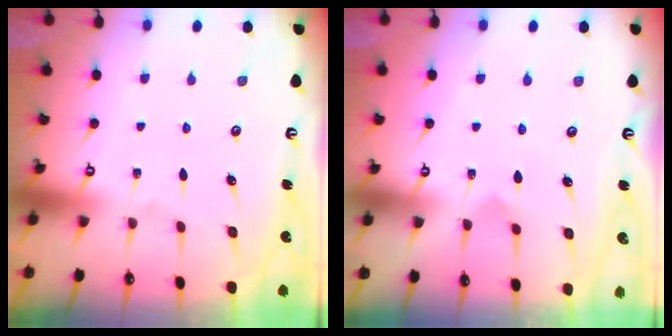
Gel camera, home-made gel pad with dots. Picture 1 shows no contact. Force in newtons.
{"total": 2.3, "press": 2.3, "slide": 0.2}